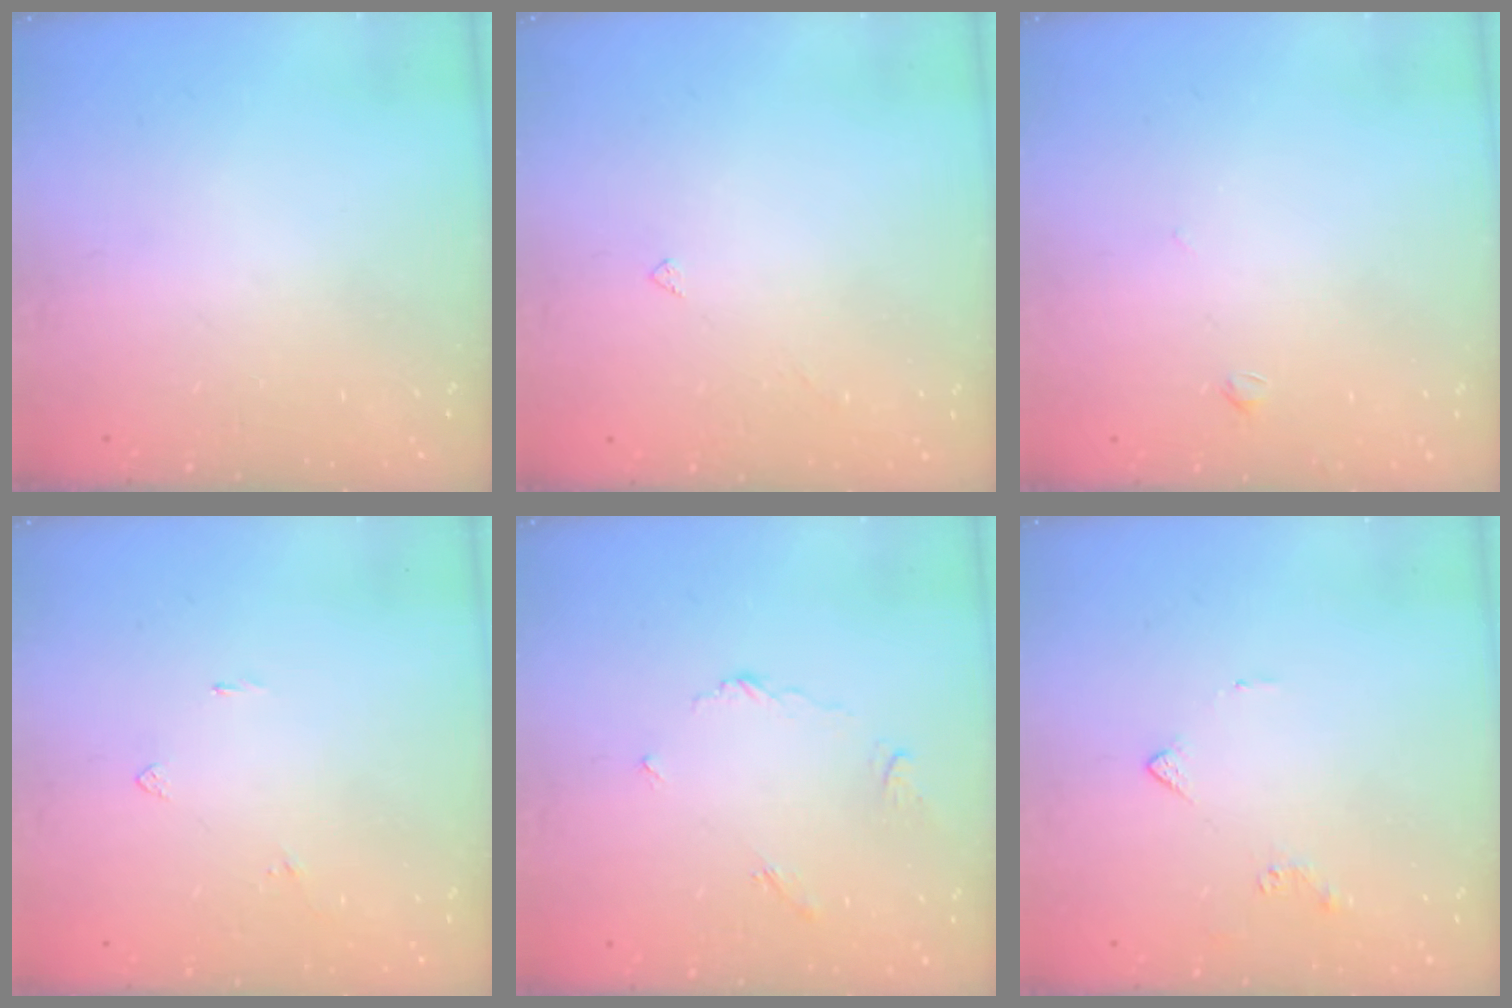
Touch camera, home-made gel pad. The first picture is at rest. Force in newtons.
{"total": 2.3, "press": 2.3, "slide": 0.5}
{"total": 1.5, "press": 1.4, "slide": 0.5}
{"total": 2.0, "press": 2.0, "slide": 0.5}
{"total": 4.0, "press": 4.0, "slide": 0.3}
{"total": 3.9, "press": 3.8, "slide": 0.9}